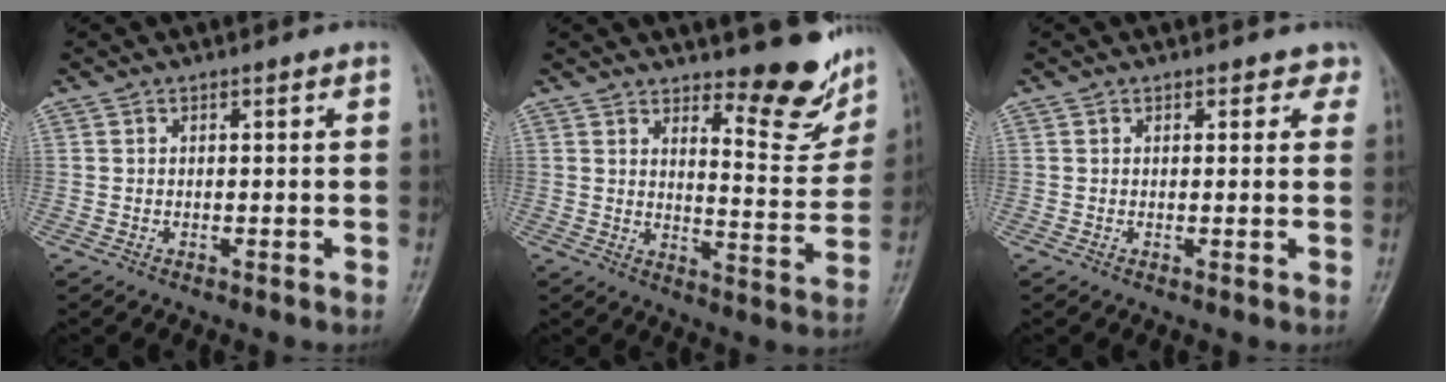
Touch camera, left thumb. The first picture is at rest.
{"total": 11.3, "force": [8.7, 3.5, 6.2], "torque": [-0.042, -0.074, 0.125]}
{"total": 2.3, "force": [1.3, 1.5, 1.0], "torque": [0.017, -0.003, 0.010]}